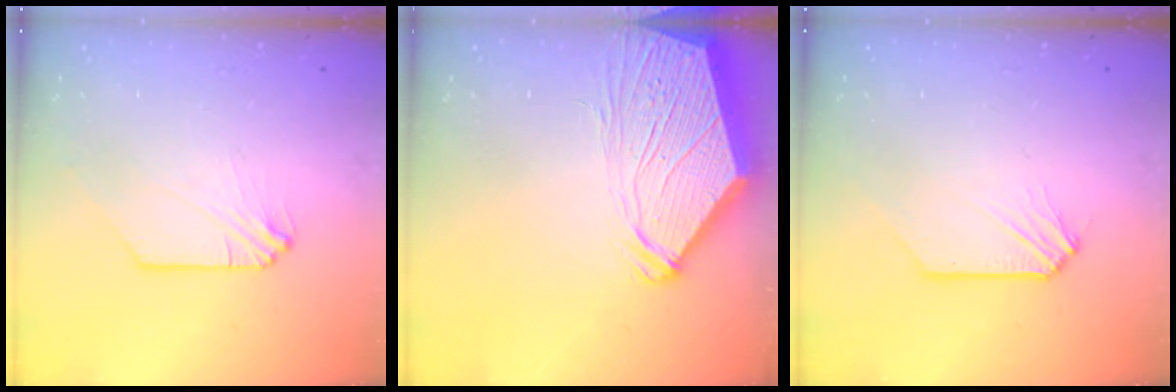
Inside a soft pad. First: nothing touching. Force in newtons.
{"total": 13.8, "press": 13.6, "slide": 2.0}
{"total": 0.0}